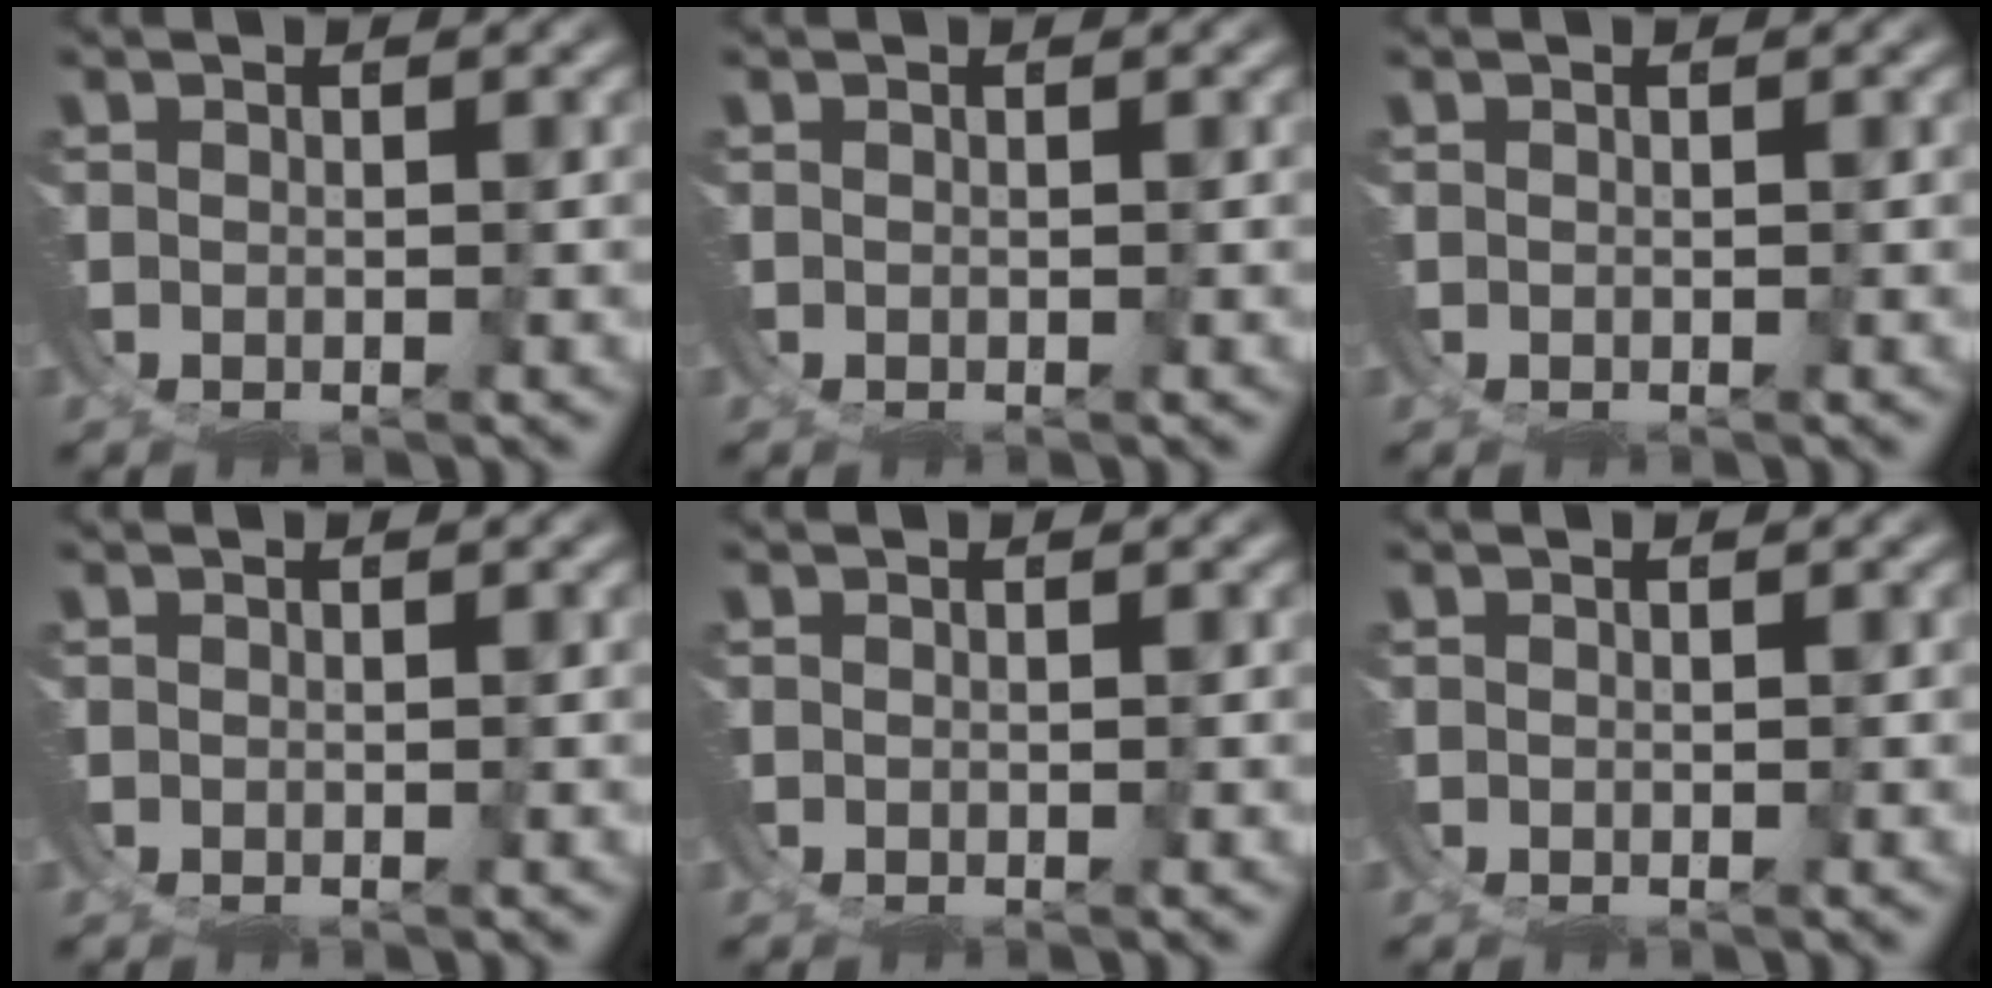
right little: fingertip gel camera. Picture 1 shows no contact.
{"total": 0.0}
{"total": 0.0}
{"total": 0.0}
{"total": 0.0}
{"total": 0.0}